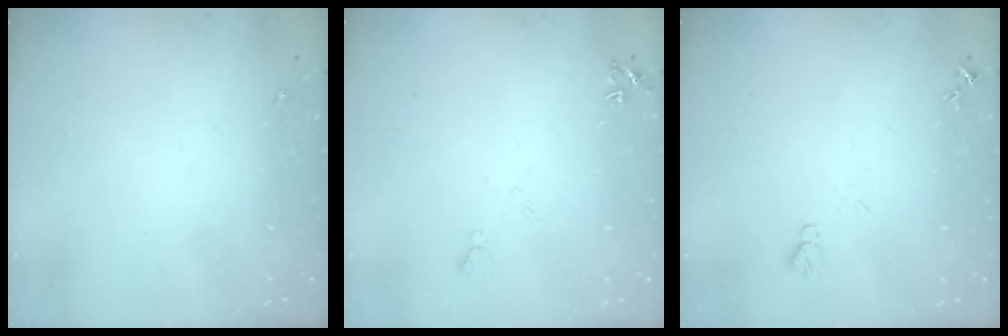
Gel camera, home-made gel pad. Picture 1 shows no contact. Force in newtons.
{"total": 5.2, "press": 5.1, "slide": 1.0}
{"total": 6.3, "press": 6.3, "slide": 0.7}